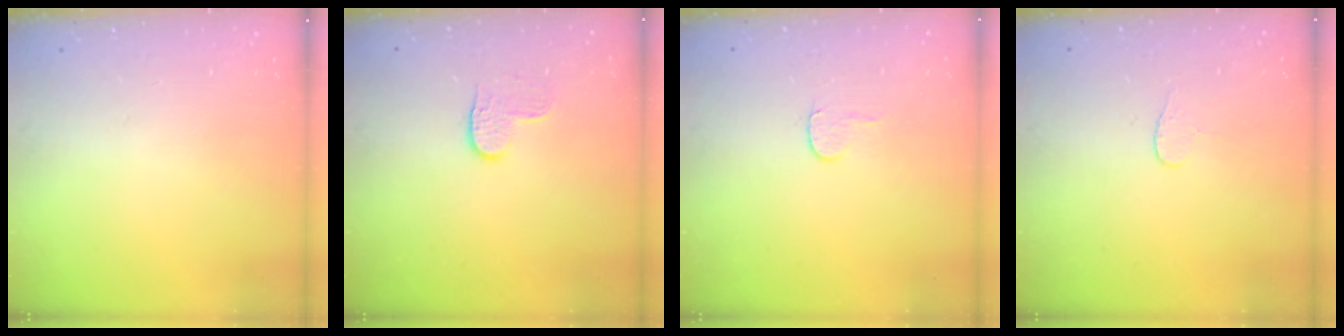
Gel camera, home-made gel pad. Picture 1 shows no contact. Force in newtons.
{"total": 4.2, "press": 4.2, "slide": 0.5}
{"total": 4.0, "press": 4.0, "slide": 0.4}
{"total": 3.4, "press": 3.4, "slide": 0.4}